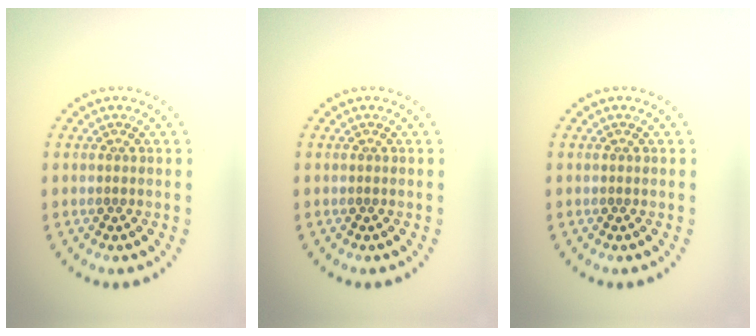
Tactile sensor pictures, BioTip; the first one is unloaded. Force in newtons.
{"total": 0.0}
{"total": 0.0}